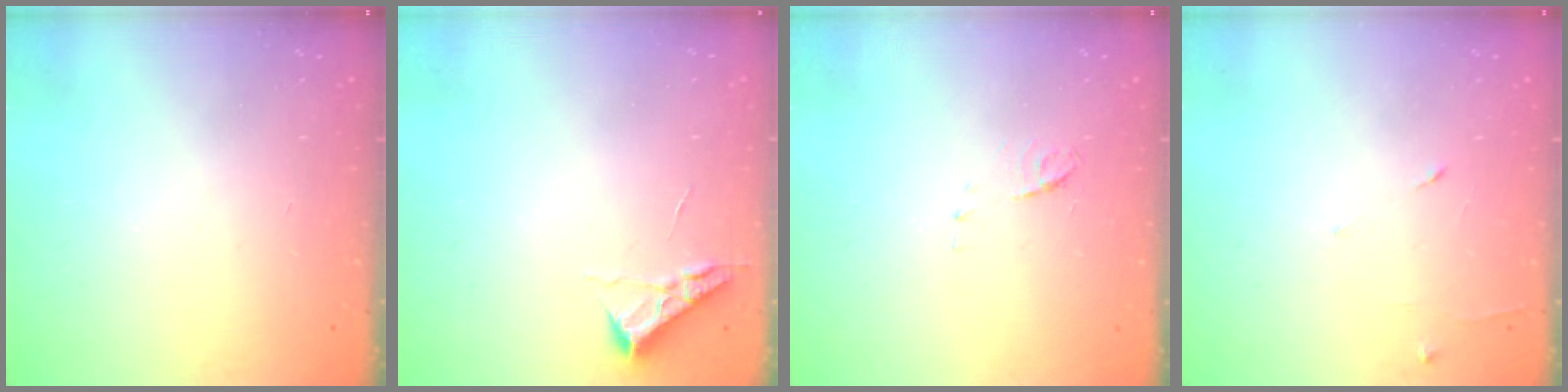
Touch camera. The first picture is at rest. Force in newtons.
{"total": 3.5, "press": 3.4, "slide": 0.5}
{"total": 6.2, "press": 6.2, "slide": 0.5}
{"total": 5.1, "press": 5.1, "slide": 0.8}